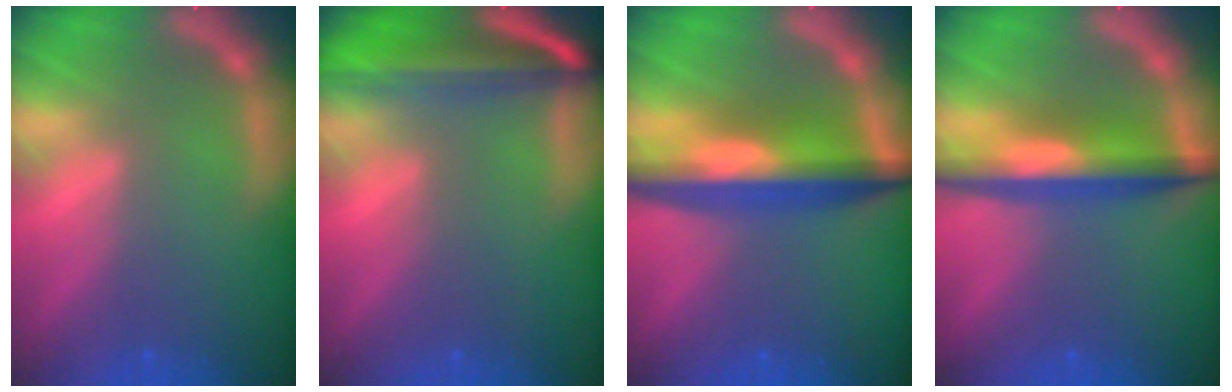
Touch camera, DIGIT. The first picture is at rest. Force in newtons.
{"total": 9.5}
{"total": 8.5}
{"total": 6.5}